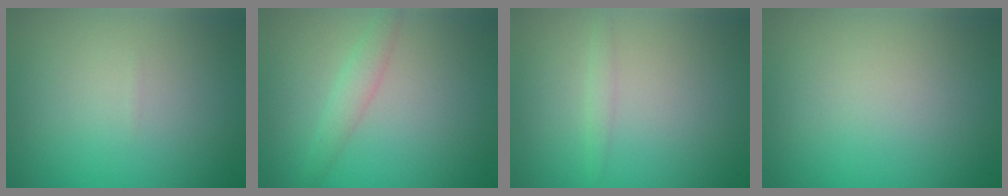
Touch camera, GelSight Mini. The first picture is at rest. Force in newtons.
{"total": 1.8, "press": 1.8, "slide": 0.1}
{"total": 0.8, "press": 0.8, "slide": 0.0}
{"total": 0.0}